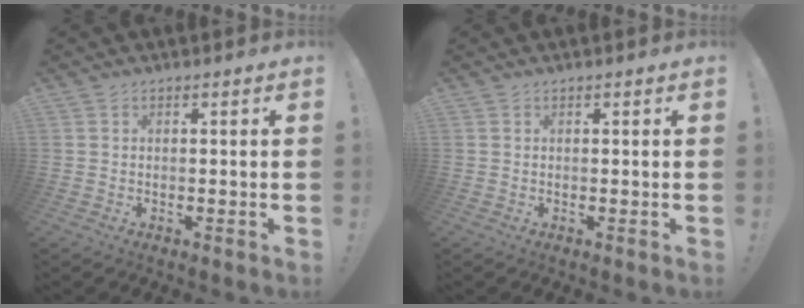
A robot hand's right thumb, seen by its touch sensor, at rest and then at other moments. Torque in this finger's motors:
{"motor_torque": [-0.02, 0.10, 0.07, -0.11, -0.01]}